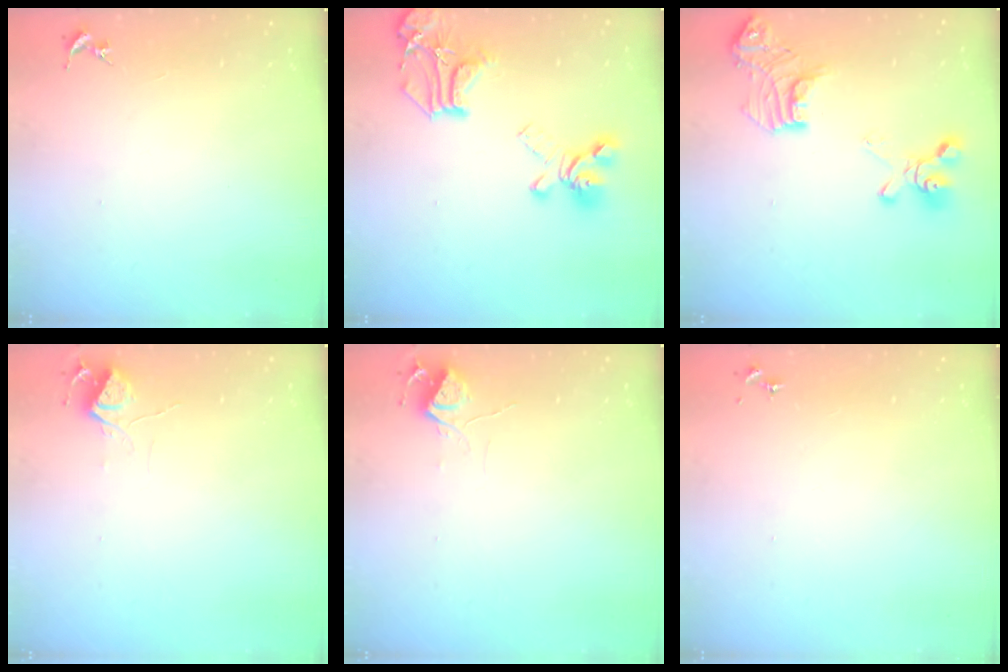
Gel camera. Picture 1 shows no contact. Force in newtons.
{"total": 20.8, "press": 20.7, "slide": 1.6}
{"total": 18.7, "press": 18.6, "slide": 1.6}
{"total": 6.0, "press": 6.0, "slide": 0.7}
{"total": 6.0, "press": 6.0, "slide": 0.7}
{"total": 0.0}